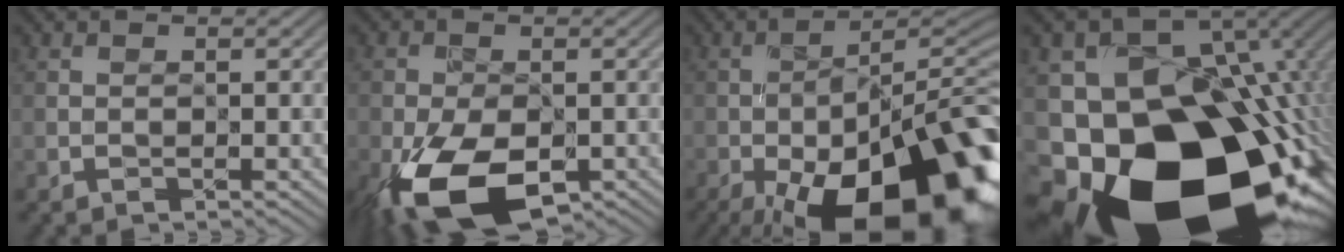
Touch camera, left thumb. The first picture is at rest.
{"total": 11.8, "force": [-5.2, 6.3, 8.5], "torque": [-0.182, -0.042, -0.092]}
{"total": 22.6, "force": [-12.5, 9.5, 16.3], "torque": [-0.207, -0.052, -0.164]}
{"total": 21.8, "force": [-8.9, 15.2, 12.8], "torque": [-0.234, -0.059, -0.100]}